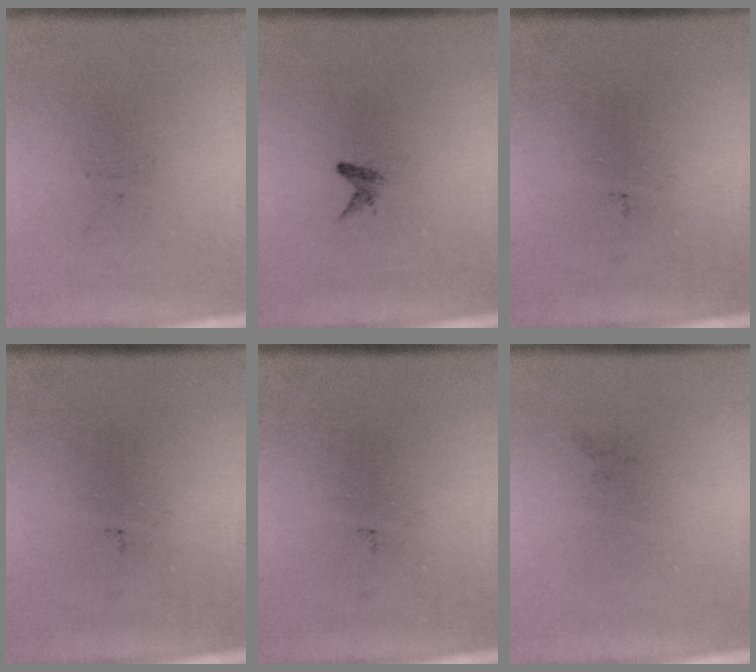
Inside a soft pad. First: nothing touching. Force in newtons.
{"total": 0.9}
{"total": 0.0}
{"total": 0.0}
{"total": 0.0}
{"total": 0.0}